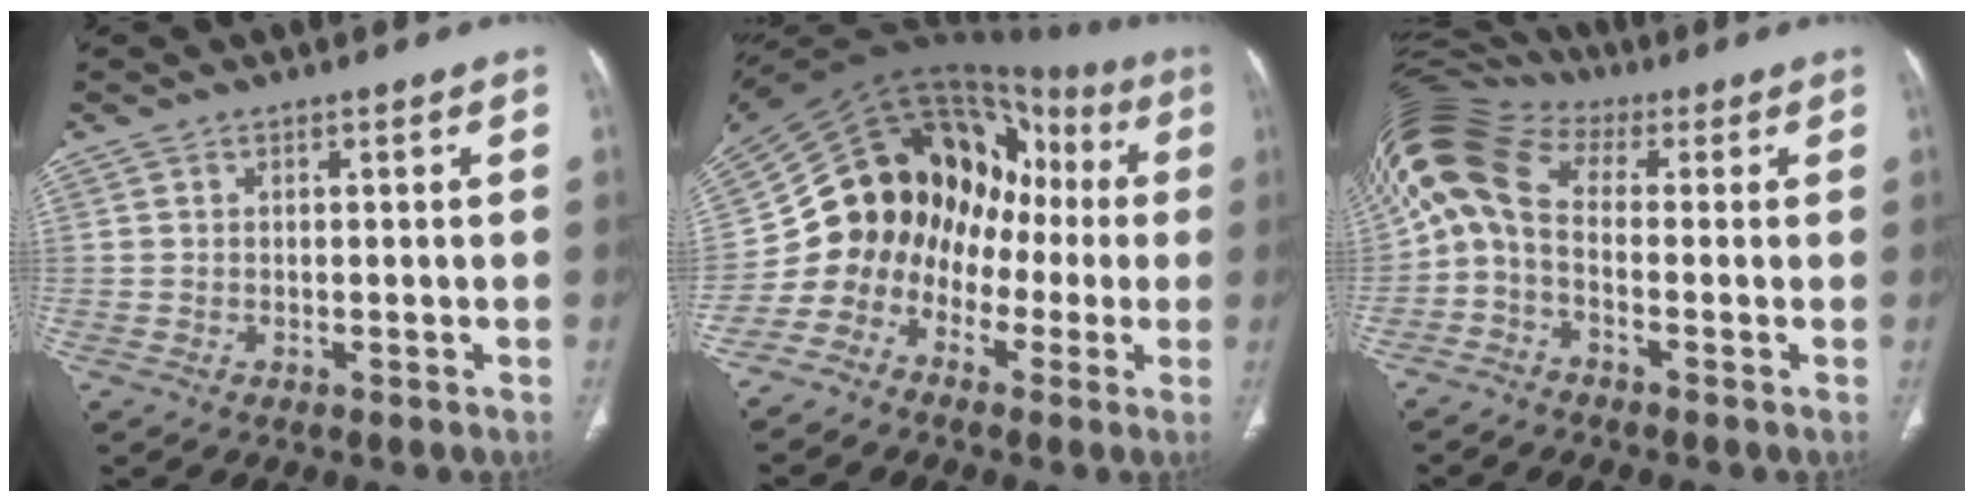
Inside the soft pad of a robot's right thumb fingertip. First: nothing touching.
{"total": 17.9, "force": [-4.3, 14.5, 9.5], "torque": [-0.109, 0.107, -0.078]}
{"total": 11.4, "force": [0.0, 7.2, 8.8], "torque": [-0.182, 0.054, -0.014]}